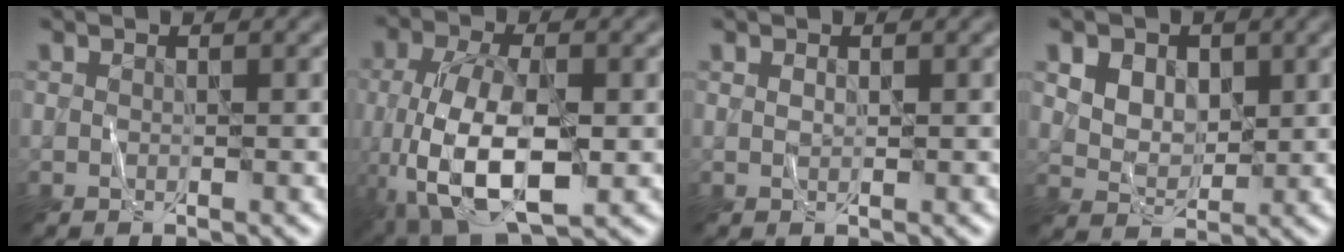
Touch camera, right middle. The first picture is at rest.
{"total": 9.3, "force": [-2.1, 4.6, 7.8], "torque": [-0.169, -0.009, -0.034]}
{"total": 0.5, "force": [0.2, 0.3, 0.4], "torque": [-0.007, 0.002, 0.004]}
{"total": 6.8, "force": [3.2, 4.8, 3.6], "torque": [-0.067, 0.016, 0.047]}